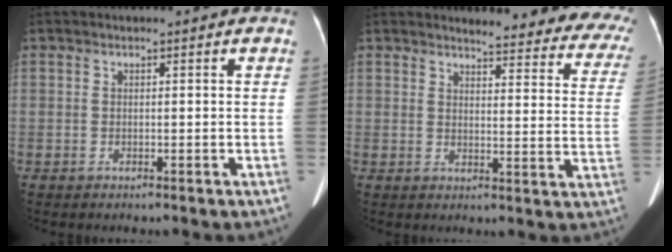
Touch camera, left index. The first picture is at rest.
{"total": 18.6, "force": [17.6, 3.0, 5.2], "torque": [-0.028, -0.089, 0.169]}